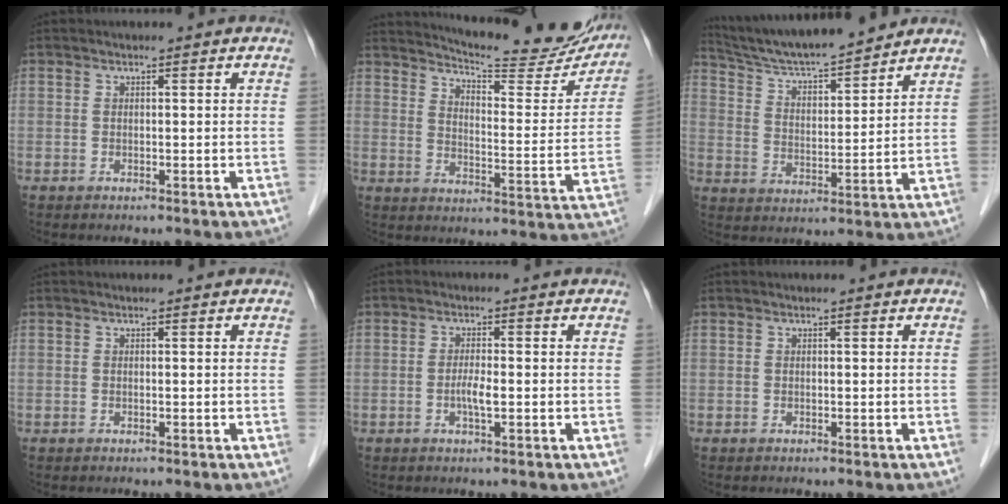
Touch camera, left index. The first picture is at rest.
{"total": 20.8, "force": [19.2, 3.0, 7.4], "torque": [-0.100, -0.055, 0.238]}
{"total": 14.1, "force": [13.0, 0.8, 5.4], "torque": [-0.098, 0.009, 0.222]}
{"total": 0.0}
{"total": 2.4, "force": [-0.6, 0.3, 2.3], "torque": [-0.046, 0.000, -0.011]}
{"total": 0.0}